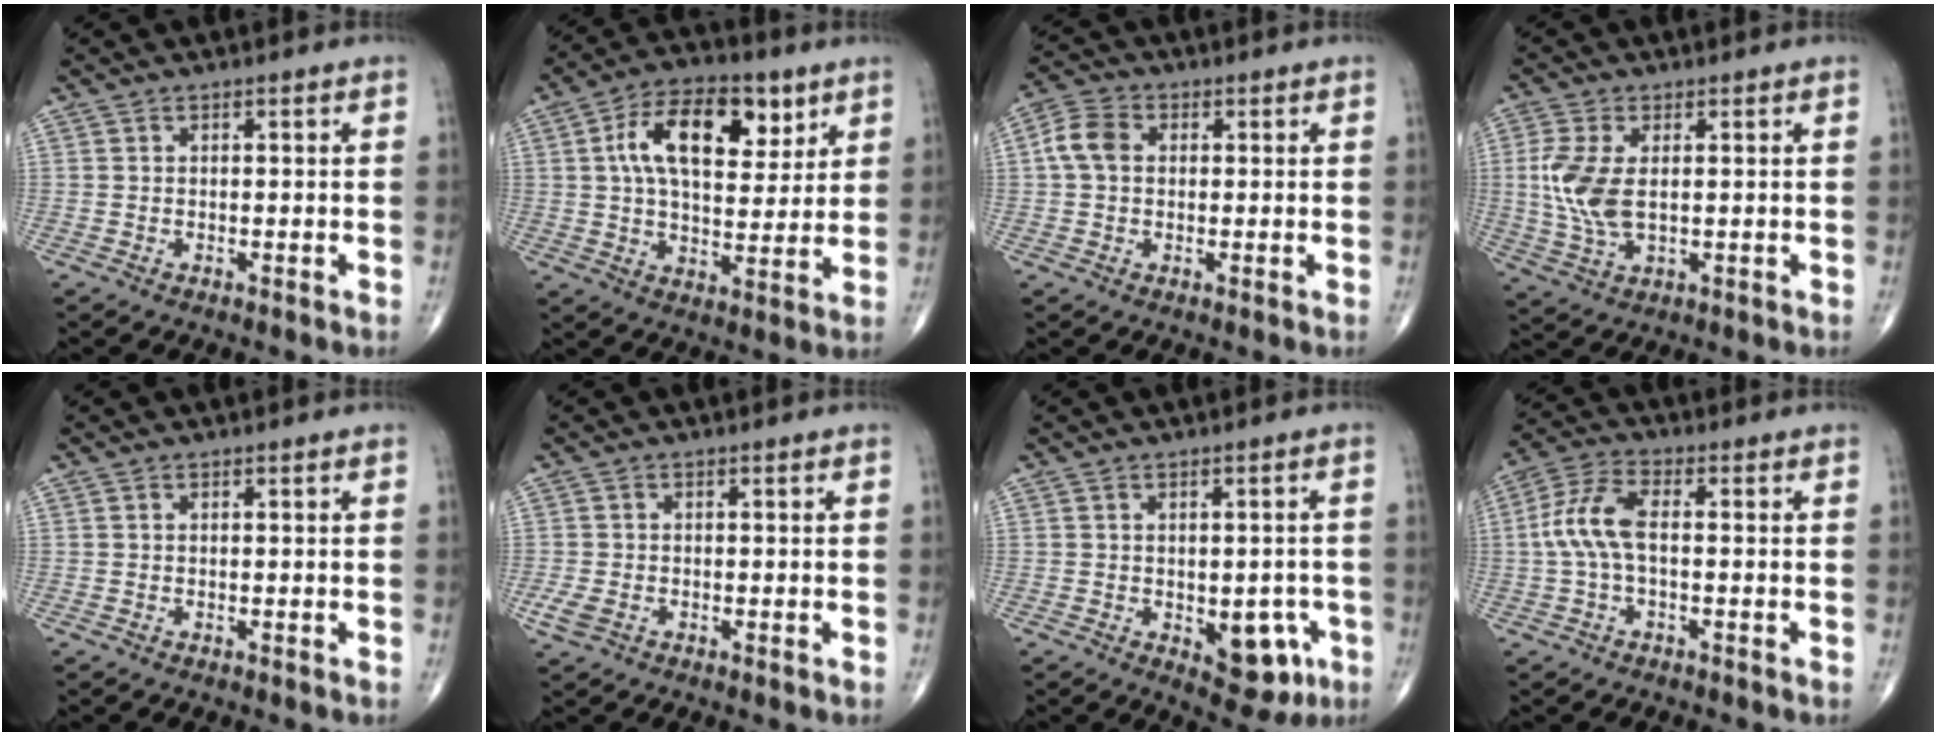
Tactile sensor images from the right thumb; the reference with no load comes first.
{"total": 16.5, "force": [5.8, 9.0, 12.5], "torque": [-0.177, -0.005, 0.095]}
{"total": 5.7, "force": [0.7, 4.2, 3.7], "torque": [-0.076, 0.016, 0.007]}
{"total": 7.2, "force": [0.6, 3.9, 6.0], "torque": [-0.145, -0.002, 0.014]}
{"total": 0.0}
{"total": 2.7, "force": [-1.0, 1.8, 1.8], "torque": [-0.044, -0.001, -0.018]}
{"total": 8.4, "force": [-2.6, 4.7, 6.4], "torque": [-0.041, 0.005, -0.023]}
{"total": 8.0, "force": [-0.3, 3.6, 7.2], "torque": [-0.170, 0.025, -0.010]}